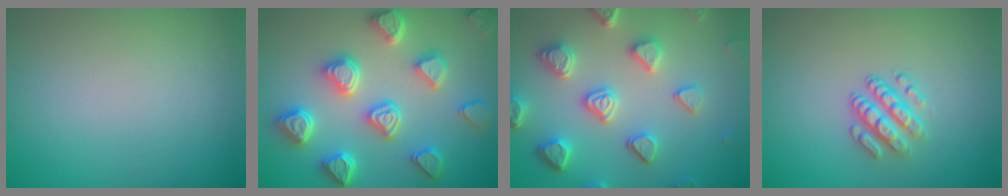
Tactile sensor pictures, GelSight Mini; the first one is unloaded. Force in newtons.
{"total": 6.6, "press": 6.0, "slide": 2.7}
{"total": 5.5, "press": 4.9, "slide": 2.6}
{"total": 2.8, "press": 2.4, "slide": 1.5}